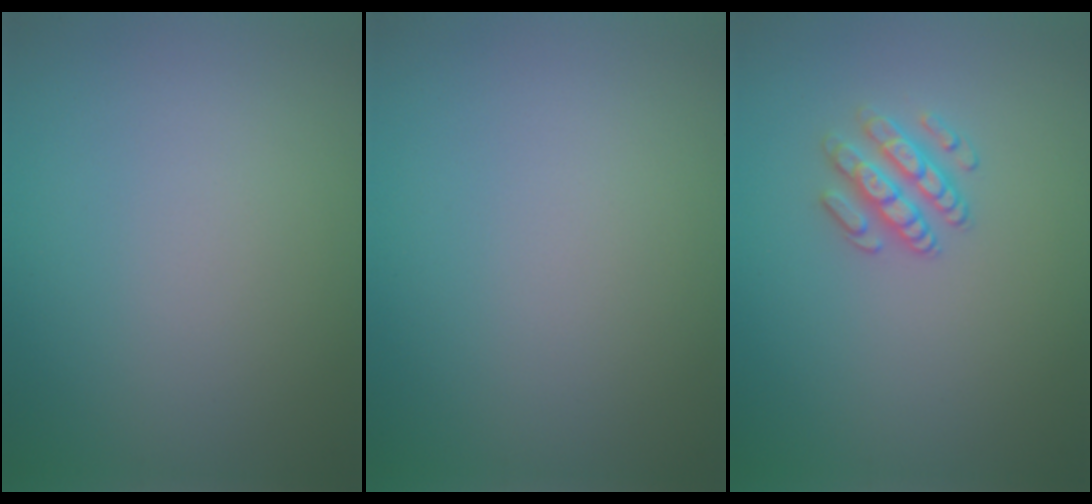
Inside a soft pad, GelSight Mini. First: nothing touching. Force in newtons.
{"total": 0.0}
{"total": 2.5, "press": 2.4, "slide": 0.6}